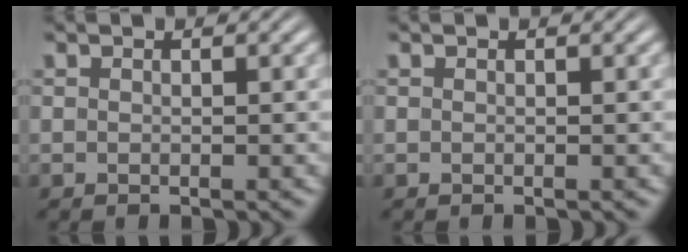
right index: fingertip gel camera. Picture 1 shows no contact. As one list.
[{"total": 0.0}]